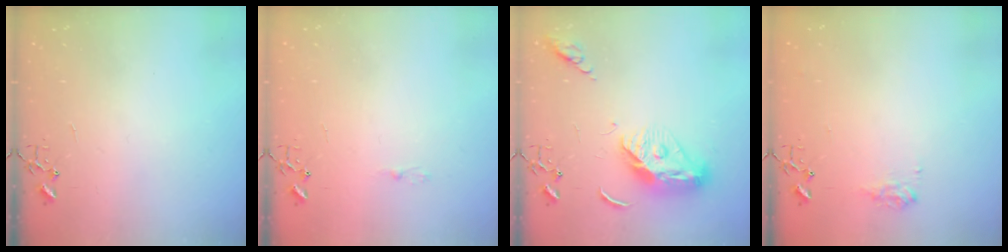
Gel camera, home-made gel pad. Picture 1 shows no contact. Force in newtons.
{"total": 2.5, "press": 2.5, "slide": 0.3}
{"total": 13.1, "press": 13.0, "slide": 1.3}
{"total": 8.0, "press": 8.0, "slide": 0.4}